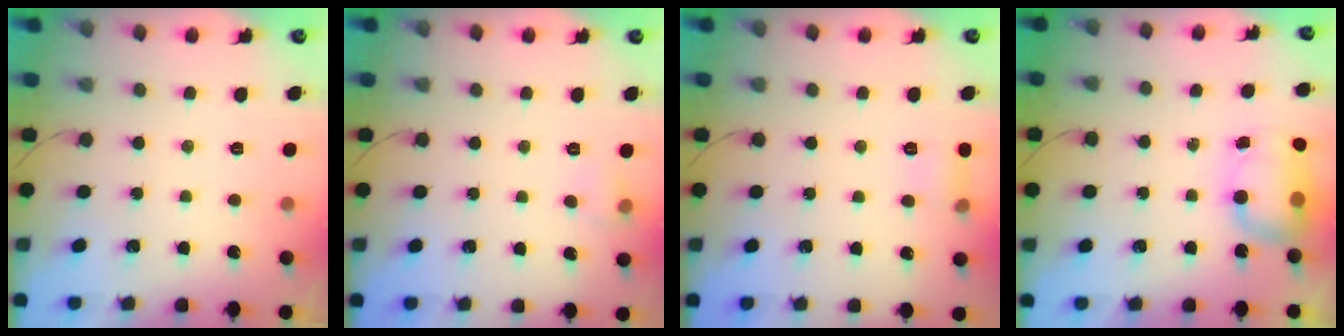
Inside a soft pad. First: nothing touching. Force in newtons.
{"total": 5.0, "press": 3.7, "slide": 3.5}
{"total": 5.8, "press": 5.6, "slide": 1.5}
{"total": 7.3, "press": 7.2, "slide": 1.0}